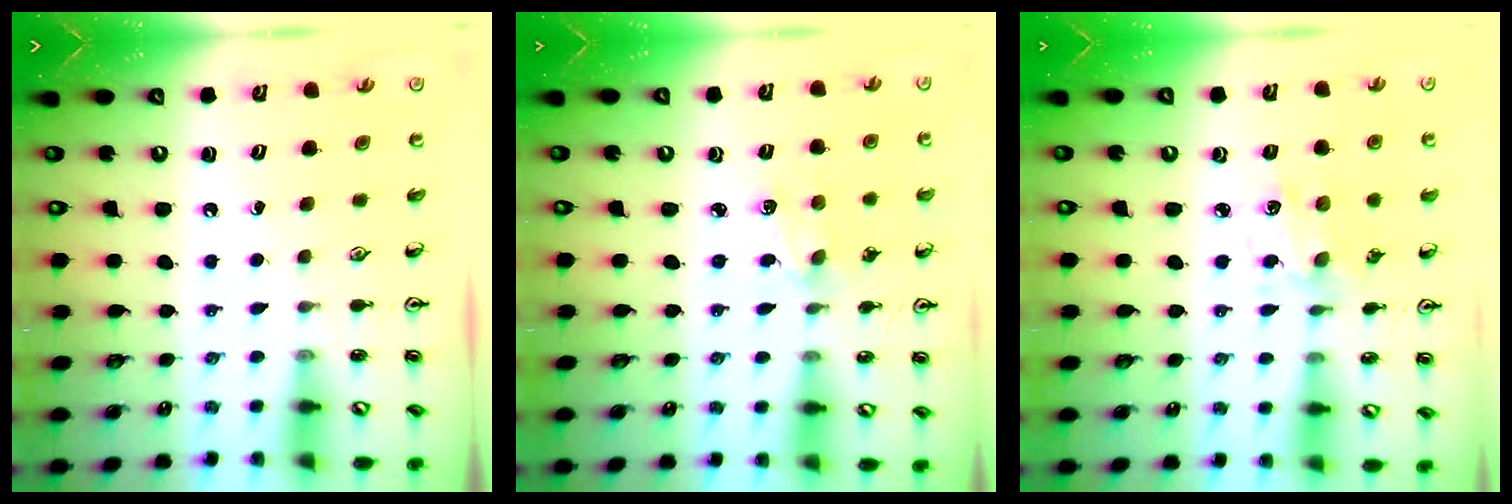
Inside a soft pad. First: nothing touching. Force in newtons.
{"total": 1.9, "press": 1.9, "slide": 0.3}
{"total": 2.7, "press": 2.6, "slide": 0.8}